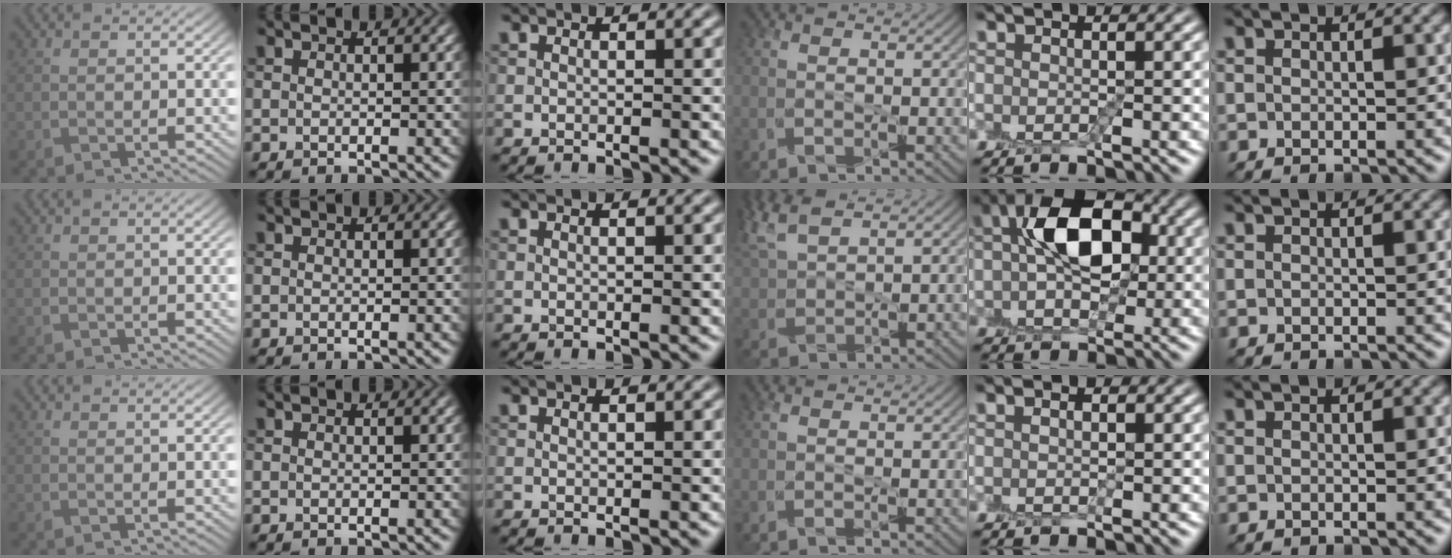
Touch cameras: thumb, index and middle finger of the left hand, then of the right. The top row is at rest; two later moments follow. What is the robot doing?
{"motion": "peel", "object": "shipping label"}